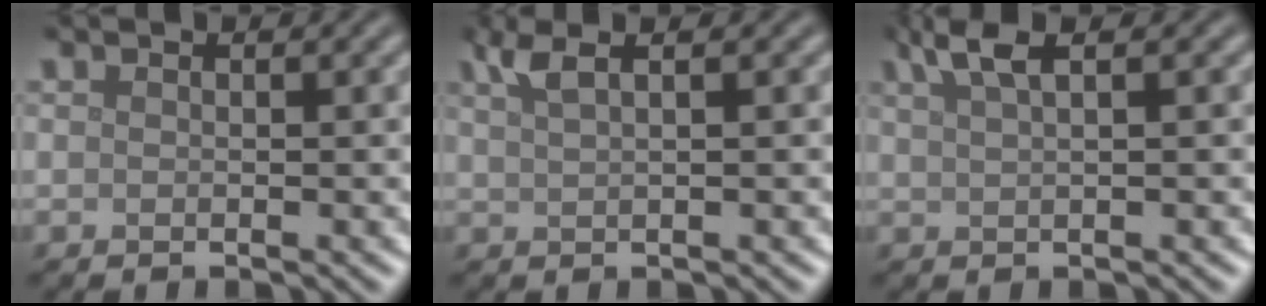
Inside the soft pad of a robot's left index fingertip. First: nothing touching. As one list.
[{"total": 2.6, "force": [1.6, 0.7, 1.9], "torque": [-0.026, 0.007, 0.026]}, {"total": 3.0, "force": [1.8, 0.8, 2.2], "torque": [-0.030, 0.010, 0.033]}]